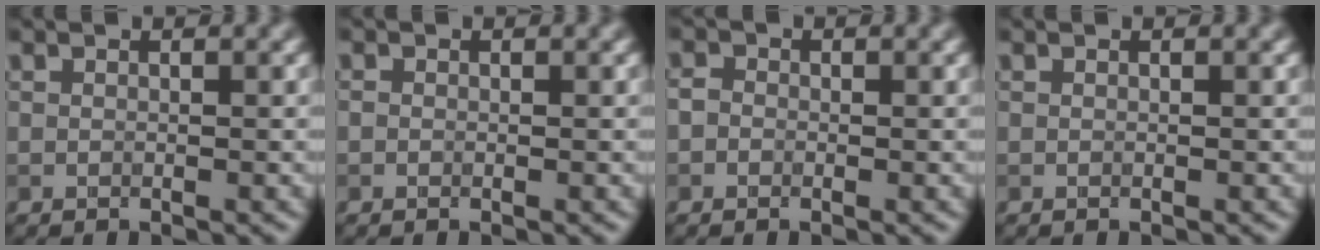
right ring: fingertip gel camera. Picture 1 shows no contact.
{"total": 0.0}
{"total": 0.9, "force": [-0.3, 0.8, 0.3], "torque": [-0.004, 0.000, -0.013]}
{"total": 0.0}